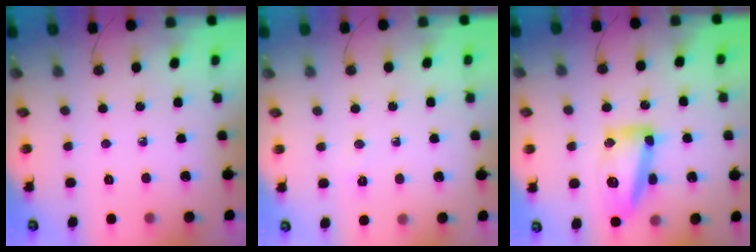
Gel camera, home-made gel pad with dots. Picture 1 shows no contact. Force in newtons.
{"total": 5.7, "press": 2.4, "slide": 5.2}
{"total": 14.2, "press": 14.2, "slide": 1.1}